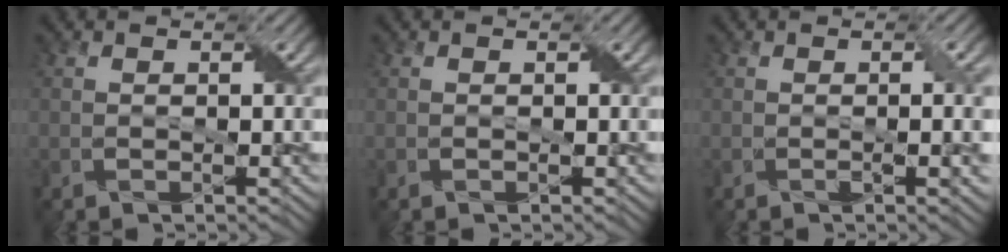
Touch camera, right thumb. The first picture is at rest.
{"total": 0.0}
{"total": 3.9, "force": [-0.2, 0.8, 3.8], "torque": [-0.056, 0.004, -0.003]}